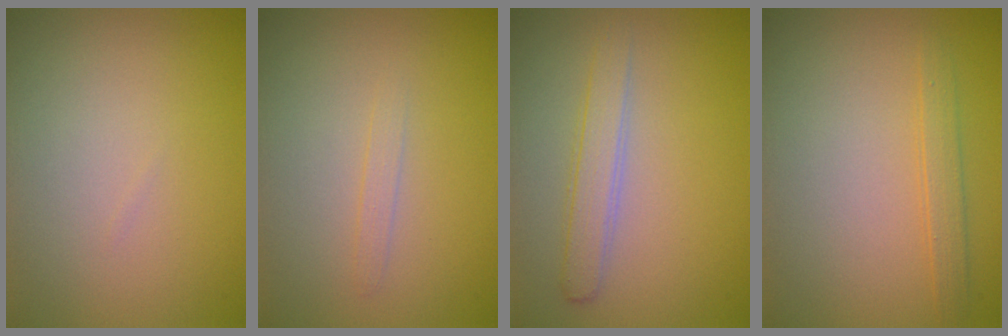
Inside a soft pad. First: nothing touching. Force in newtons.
{"total": 0.8, "press": 0.8, "slide": 0.0}
{"total": 2.2, "press": 2.2, "slide": 0.1}
{"total": 1.5, "press": 1.5, "slide": 0.2}